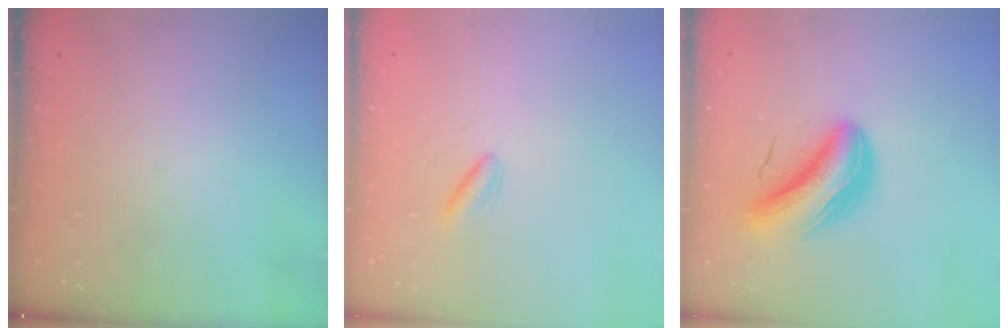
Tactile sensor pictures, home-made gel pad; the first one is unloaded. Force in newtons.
{"total": 2.5, "press": 2.3, "slide": 1.1}
{"total": 7.6, "press": 7.3, "slide": 2.0}